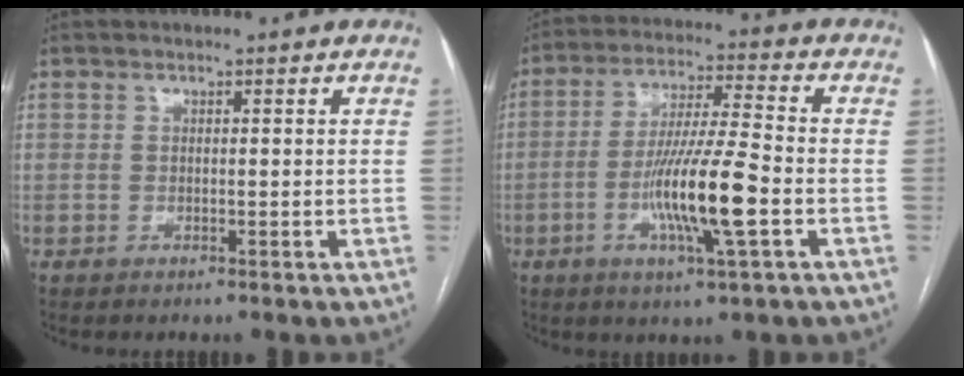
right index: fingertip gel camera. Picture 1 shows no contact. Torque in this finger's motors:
{"motor_torque": [1.92, -0.23, 0.65, 0.20]}